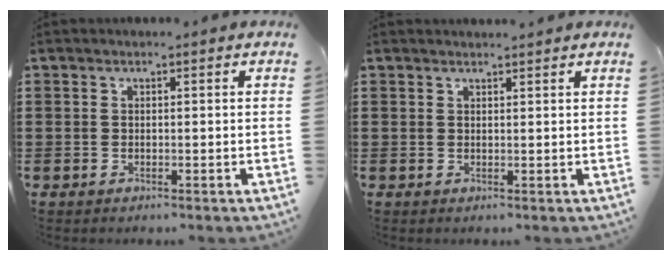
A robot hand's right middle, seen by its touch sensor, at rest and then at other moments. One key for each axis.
{"total": 0.5, "fx": 0.5, "fy": -0.1, "fz": 0.0, "tx": 0.007, "ty": -0.002, "tz": 0.008}